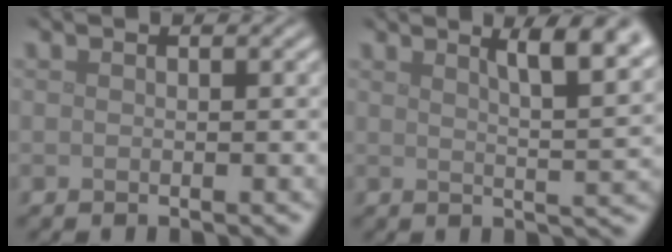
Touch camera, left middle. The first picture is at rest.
{"total": 6.4, "force": [3.4, 1.9, 5.1], "torque": [-0.042, 0.019, 0.039]}